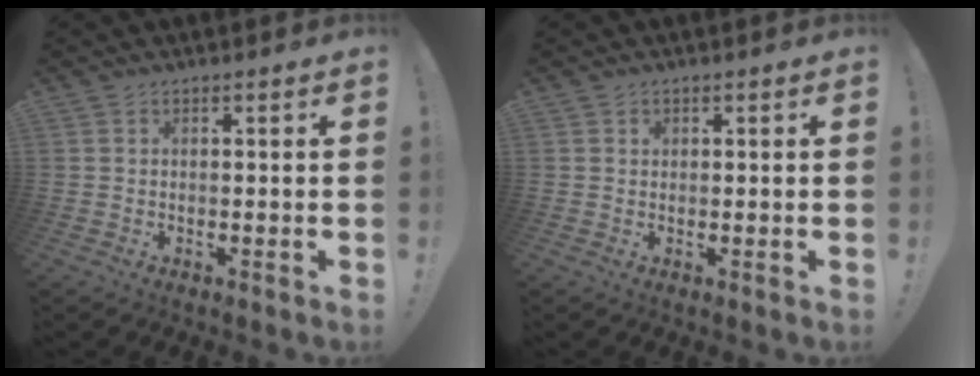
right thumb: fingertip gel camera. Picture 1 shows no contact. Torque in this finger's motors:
{"motor_torque": [-0.05, 0.23, -0.08, 0.20, 0.00]}